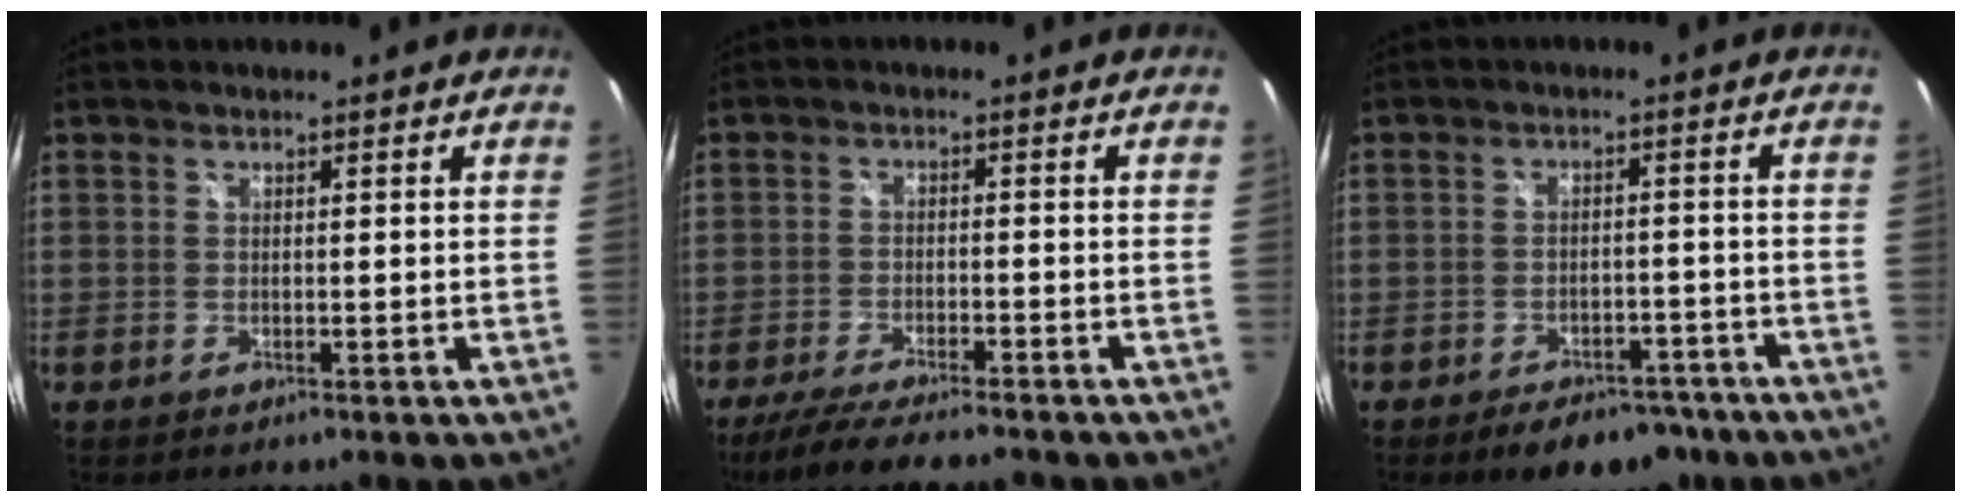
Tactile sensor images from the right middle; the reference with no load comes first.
{"total": 11.0, "force": [-9.4, 1.6, 5.5], "torque": [-0.123, -0.031, -0.154]}
{"total": 10.2, "force": [-7.6, 5.2, 4.3], "torque": [-0.085, 0.012, -0.093]}